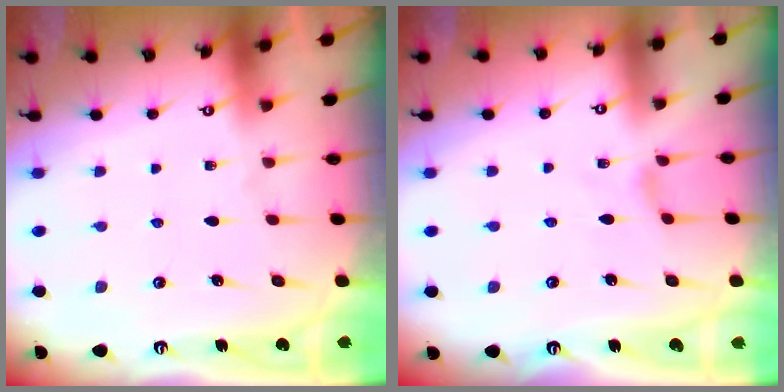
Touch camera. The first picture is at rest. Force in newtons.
{"total": 0.9, "press": 0.8, "slide": 0.4}